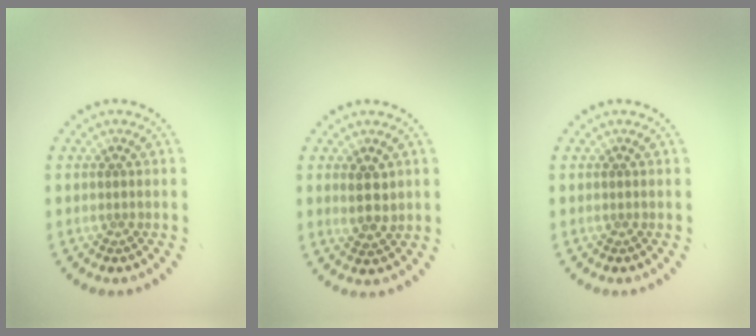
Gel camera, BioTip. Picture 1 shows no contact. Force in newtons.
{"total": 2.3, "press": 2.2, "slide": 0.9}
{"total": 0.0}